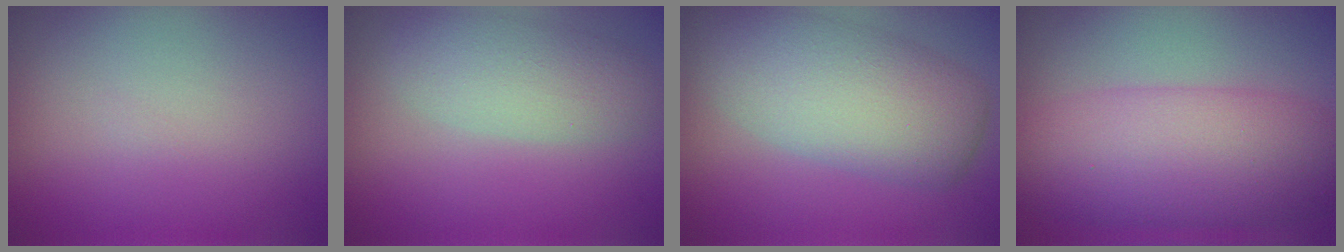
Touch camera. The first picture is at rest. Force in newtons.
{"total": 3.6, "press": 3.6, "slide": 0.4}
{"total": 7.2, "press": 7.2, "slide": 0.6}
{"total": 7.8, "press": 7.8, "slide": 0.2}